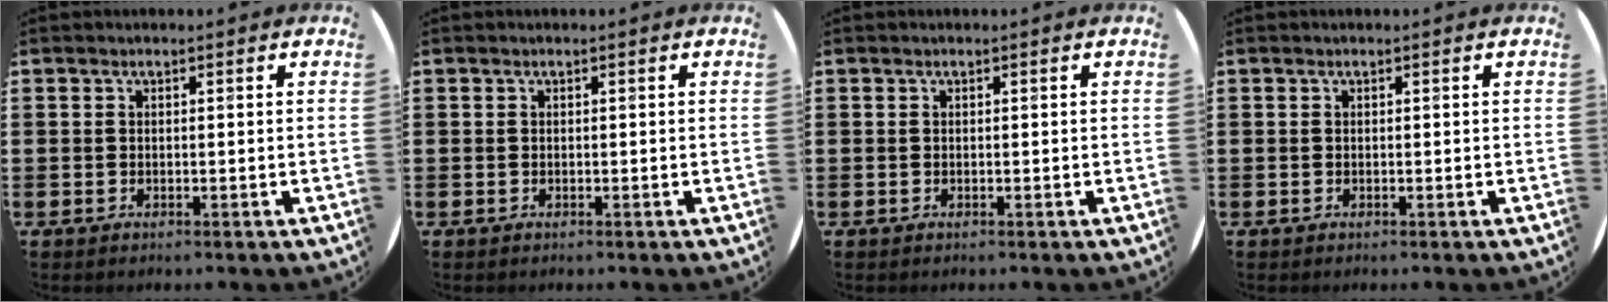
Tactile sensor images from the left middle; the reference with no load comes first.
{"total": 0.0}
{"total": 0.0}
{"total": 0.0}